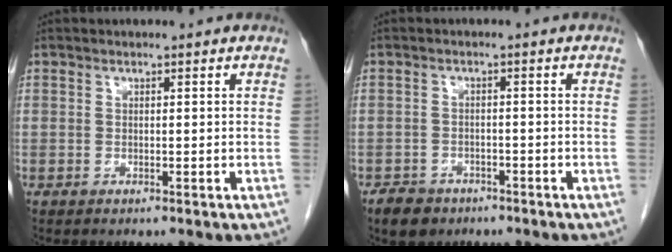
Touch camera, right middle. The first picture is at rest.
{"total": 4.0, "force": [-2.8, 2.6, 1.0], "torque": [-0.023, 0.004, -0.042]}